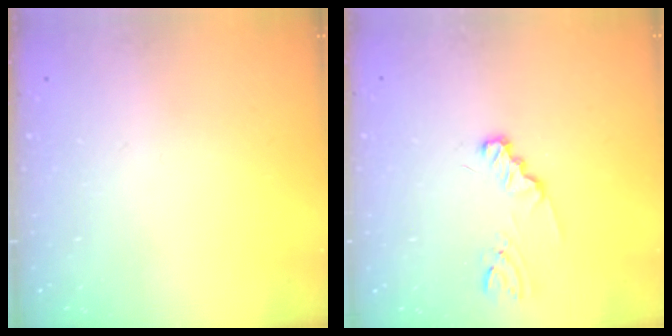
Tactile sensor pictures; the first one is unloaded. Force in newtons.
{"total": 2.4, "press": 2.4, "slide": 0.3}